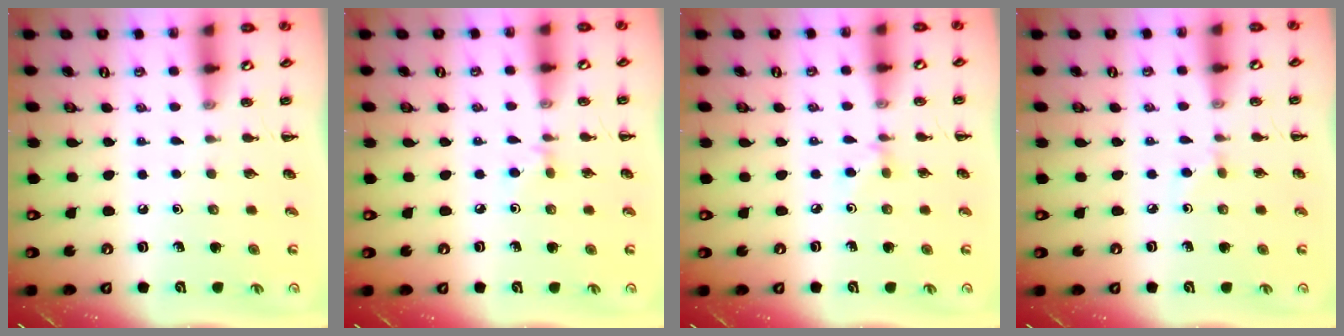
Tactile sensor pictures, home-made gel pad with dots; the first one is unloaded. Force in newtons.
{"total": 2.6, "press": 2.4, "slide": 1.0}
{"total": 2.8, "press": 2.6, "slide": 0.9}
{"total": 2.0, "press": 1.8, "slide": 0.8}